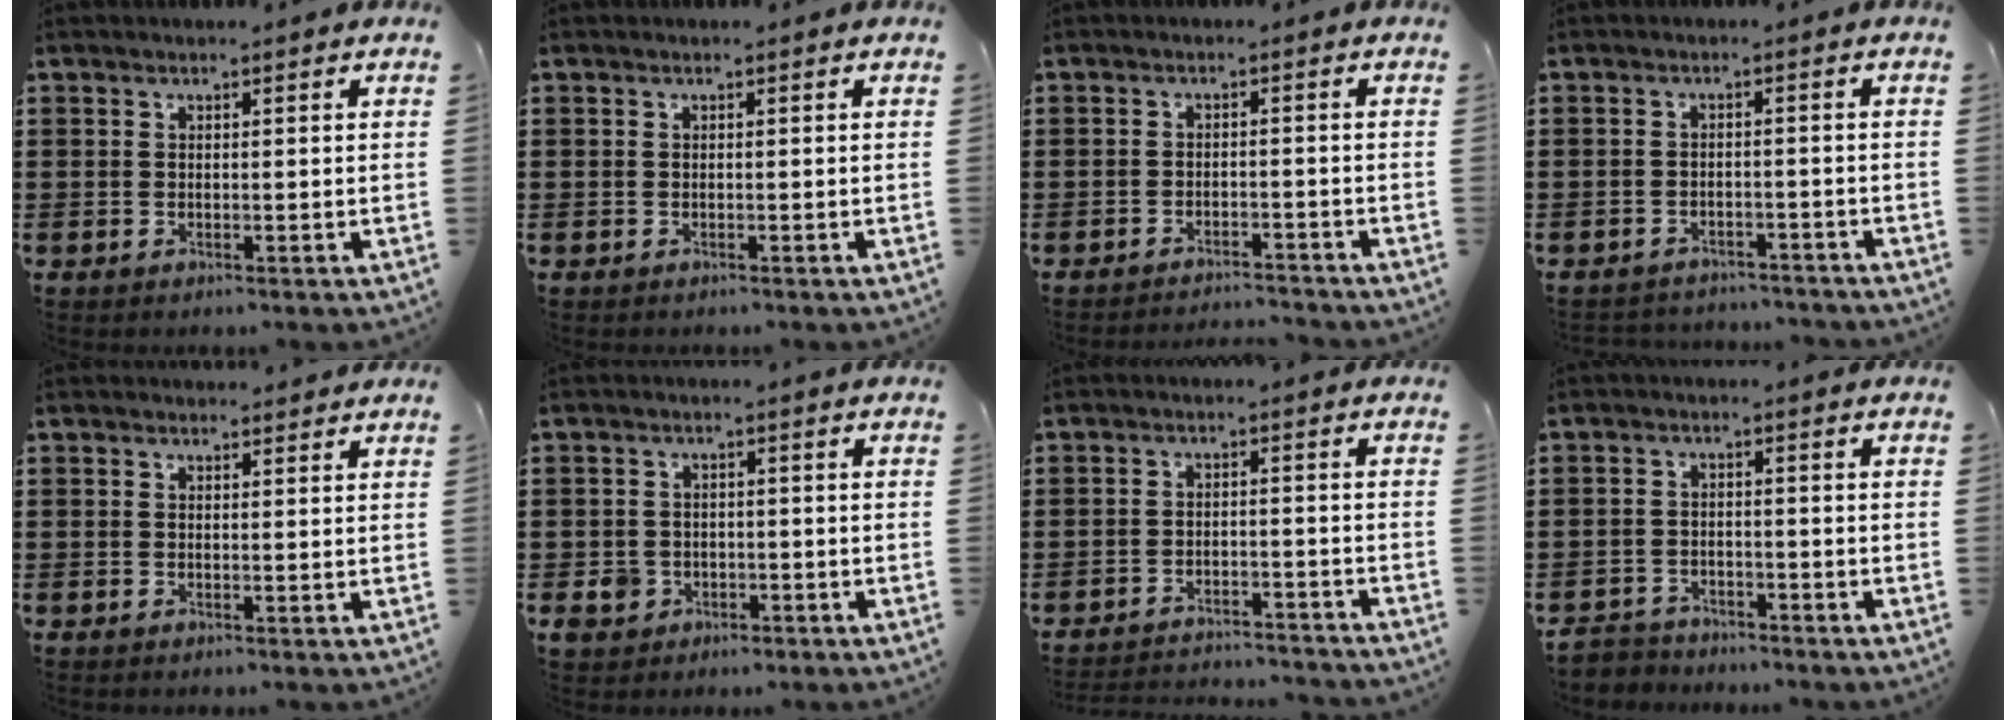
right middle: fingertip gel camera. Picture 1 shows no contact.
{"total": 0.0}
{"total": 2.5, "force": [-2.5, 0.0, 0.1], "torque": [-0.006, 0.002, -0.052]}
{"total": 2.4, "force": [-2.4, 0.3, 0.0], "torque": [-0.006, 0.000, -0.052]}
{"total": 1.0, "force": [1.0, 0.1, 0.1], "torque": [0.004, -0.004, 0.018]}
{"total": 2.9, "force": [-1.4, 2.5, 0.7], "torque": [-0.028, -0.002, -0.032]}
{"total": 3.1, "force": [-3.1, 0.1, 0.2], "torque": [-0.008, 0.003, -0.067]}
{"total": 3.0, "force": [-2.9, 0.7, -0.3], "torque": [-0.004, -0.001, -0.066]}